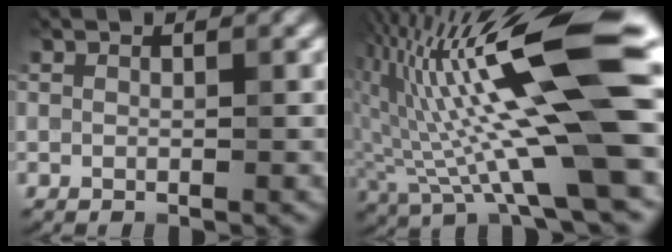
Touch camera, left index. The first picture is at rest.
{"total": 16.6, "force": [1.9, 2.8, 16.2], "torque": [-0.291, 0.009, 0.045]}